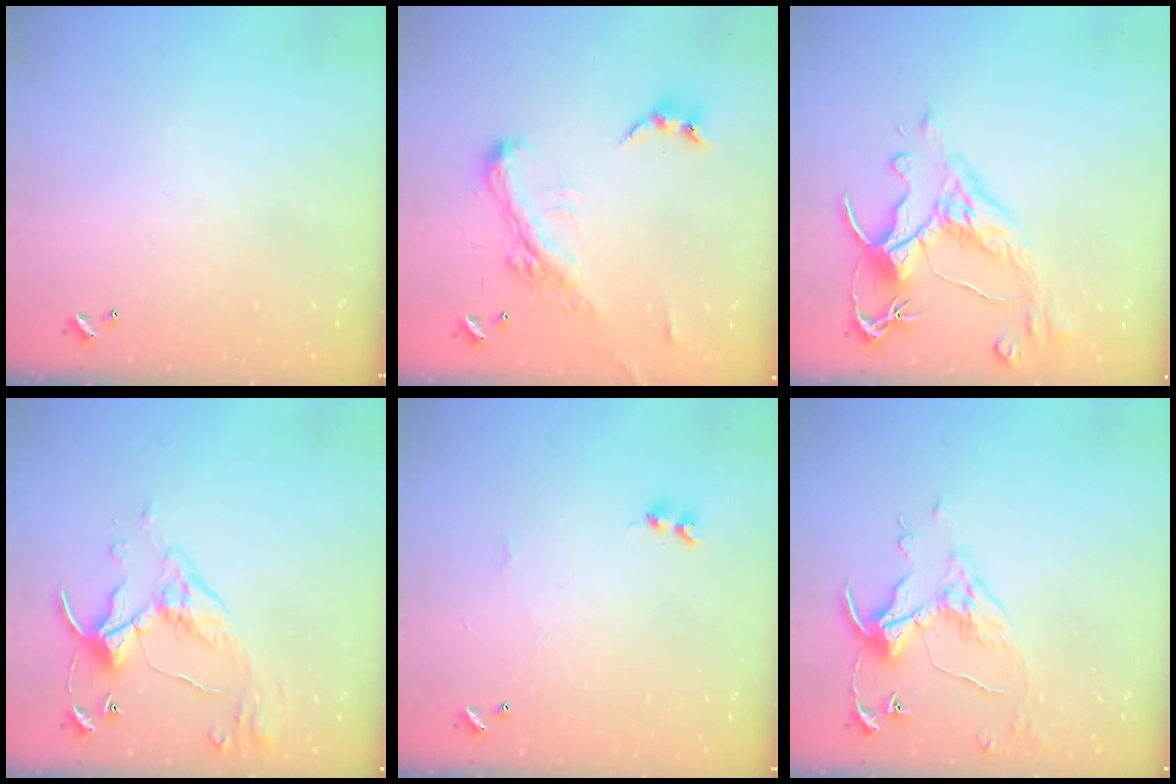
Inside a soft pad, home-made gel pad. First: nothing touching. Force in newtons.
{"total": 4.8, "press": 4.7, "slide": 1.1}
{"total": 4.5, "press": 4.2, "slide": 1.5}
{"total": 5.7, "press": 5.7, "slide": 0.7}
{"total": 2.1, "press": 2.1, "slide": 0.5}
{"total": 6.2, "press": 6.1, "slide": 0.8}